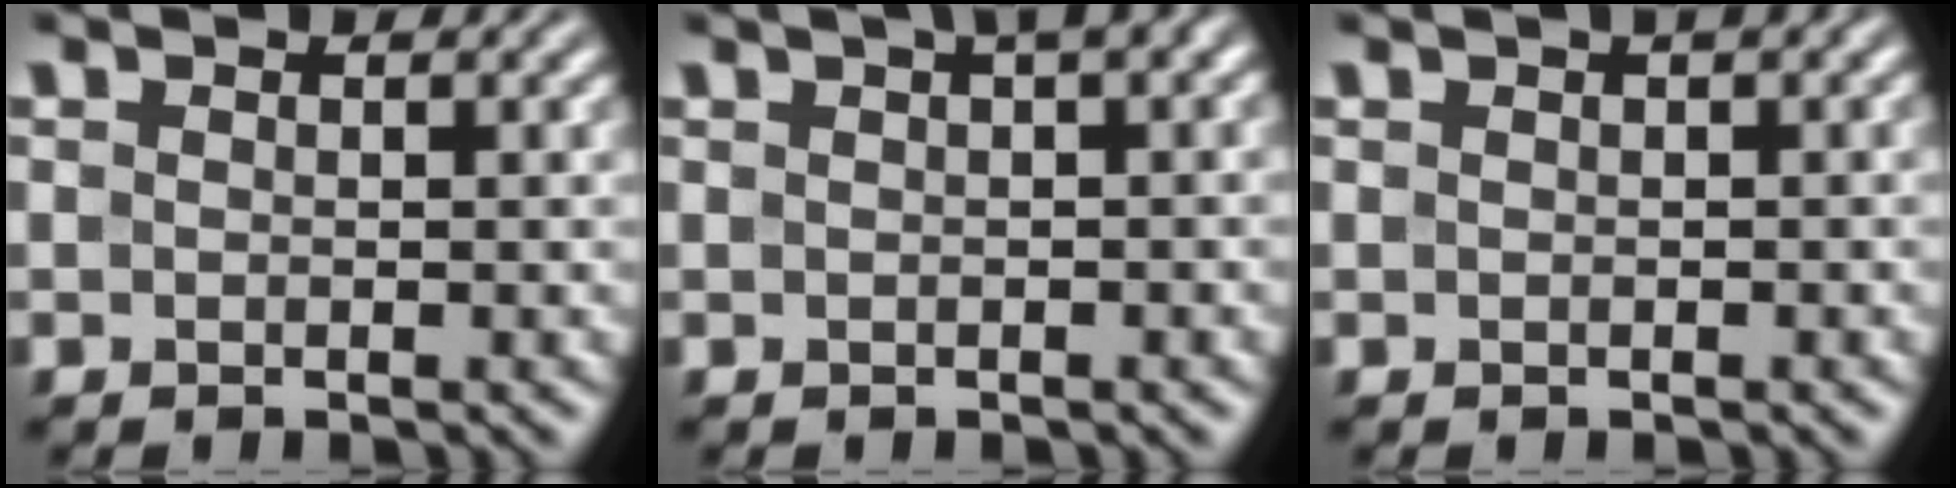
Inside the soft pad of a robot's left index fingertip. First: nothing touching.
{"total": 3.6, "force": [1.6, 0.9, 3.1], "torque": [-0.034, 0.018, 0.021]}
{"total": 1.7, "force": [0.7, 0.4, 1.6], "torque": [-0.017, 0.010, 0.006]}